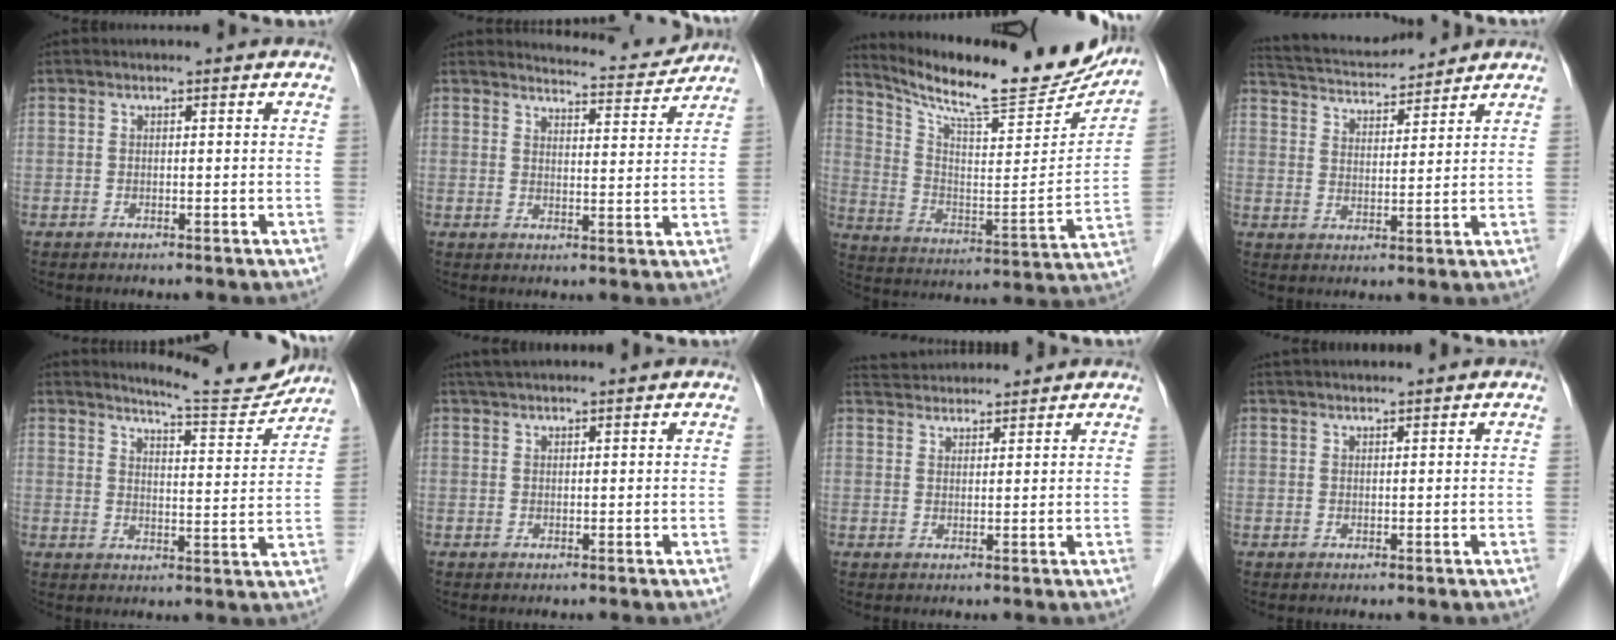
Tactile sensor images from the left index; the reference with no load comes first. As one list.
[{"total": 6.5, "force": [6.5, 0.0, -0.3], "torque": [-0.007, -0.014, 0.084]}, {"total": 23.5, "force": [21.2, 3.2, 9.6], "torque": [-0.160, -0.050, 0.306]}, {"total": 11.1, "force": [10.7, 1.2, 2.9], "torque": [-0.063, 0.022, 0.180]}, {"total": 9.5, "force": [9.4, 0.1, 1.7], "torque": [-0.029, -0.022, 0.126]}, {"total": 4.6, "force": [4.1, 0.1, 2.1], "torque": [-0.028, 0.034, 0.068]}, {"total": 6.4, "force": [6.3, 0.7, 1.1], "torque": [-0.026, 0.036, 0.103]}, {"total": 4.3, "force": [3.9, 0.2, 1.8], "torque": [-0.021, 0.031, 0.064]}]